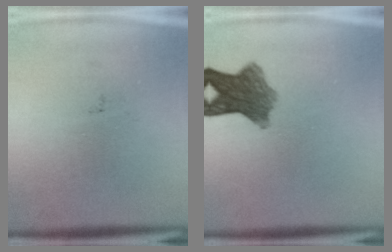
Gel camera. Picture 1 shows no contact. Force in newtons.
{"total": 8.0}